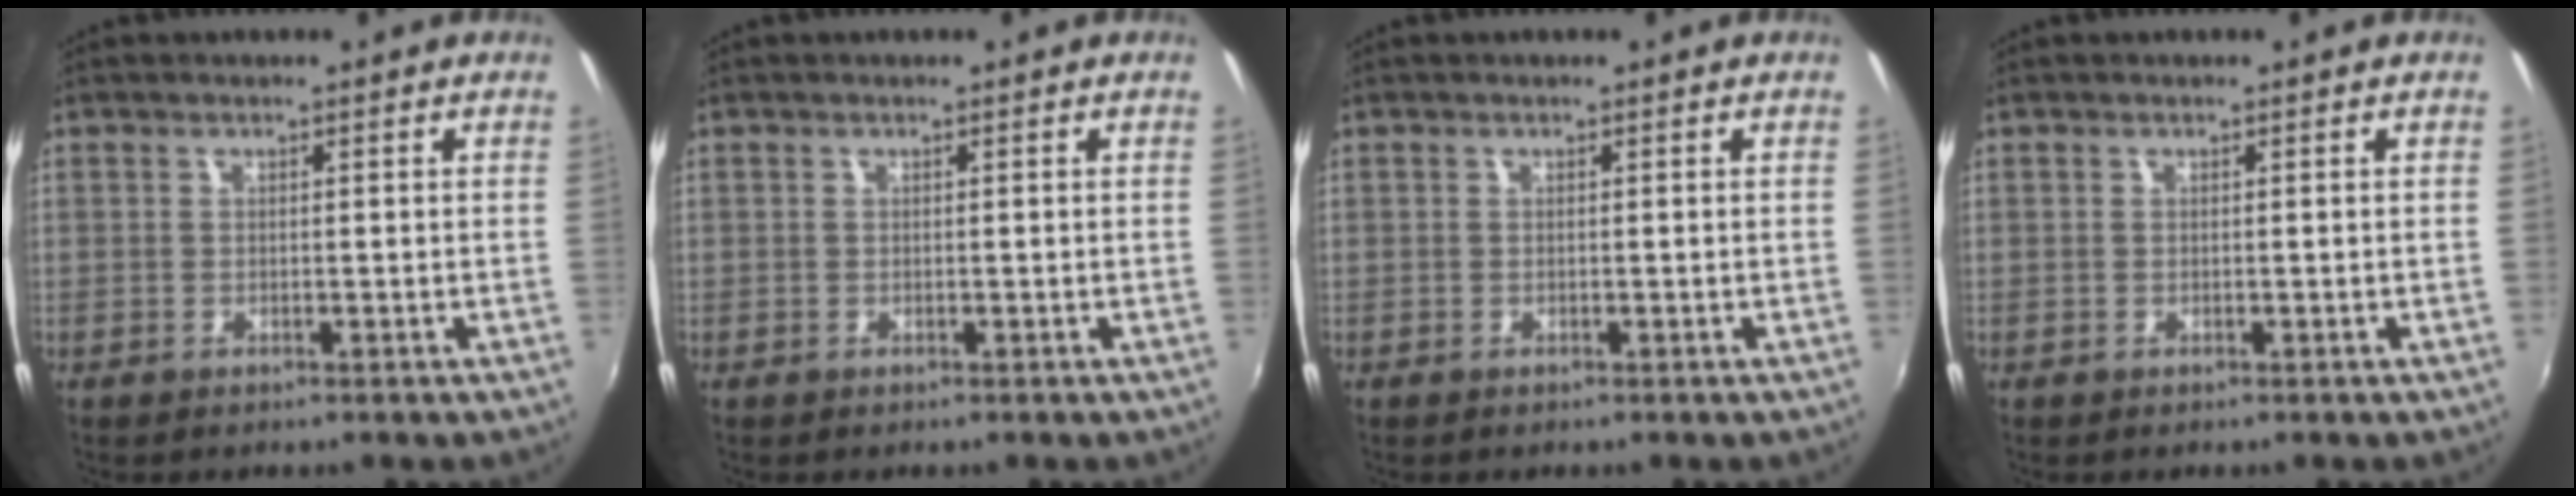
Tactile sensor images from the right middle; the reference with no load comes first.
{"total": 0.0}
{"total": 0.0}
{"total": 0.0}